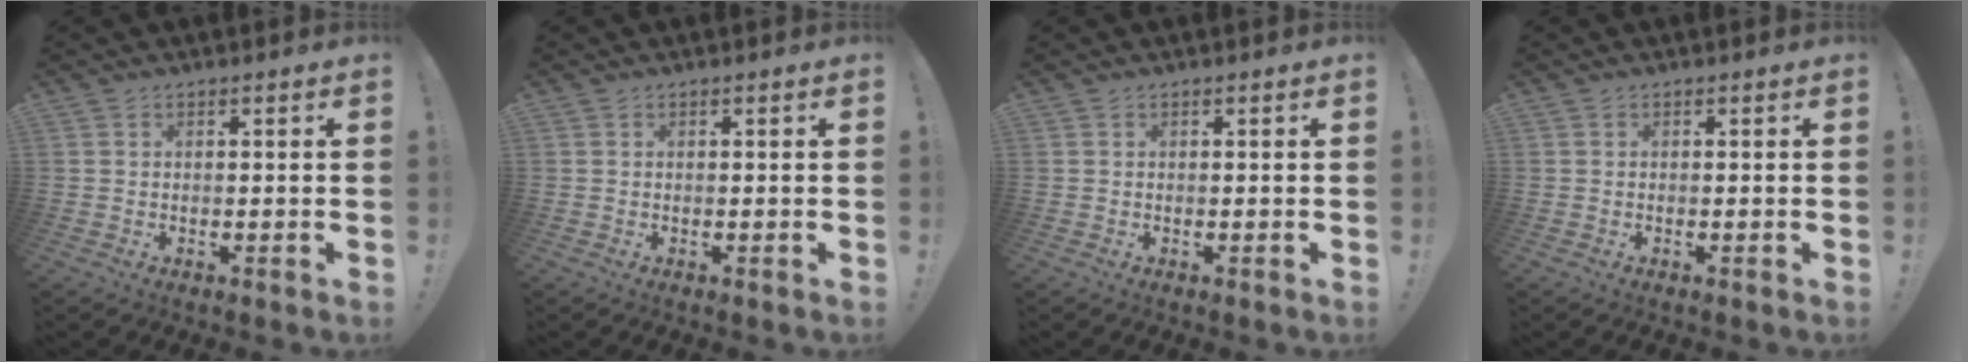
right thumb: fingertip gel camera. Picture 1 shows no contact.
{"total": 0.0}
{"total": 0.0}
{"total": 0.0}